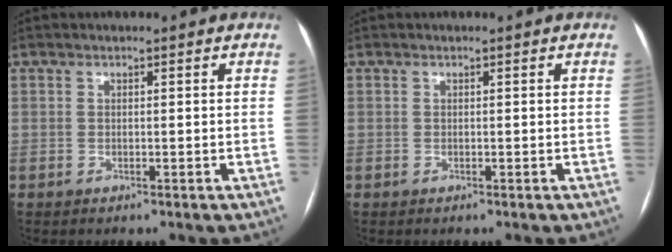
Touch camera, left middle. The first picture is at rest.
{"total": 0.0}